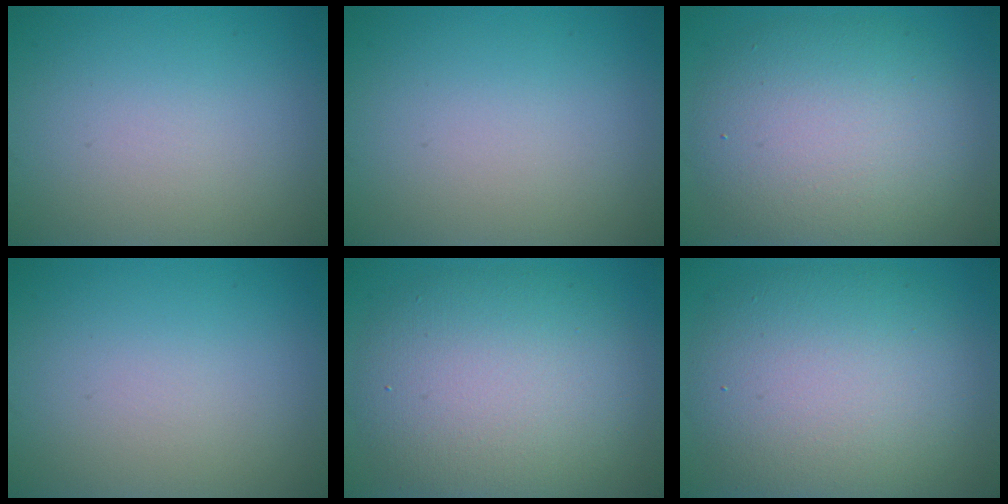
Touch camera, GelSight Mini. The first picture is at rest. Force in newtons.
{"total": 0.0}
{"total": 8.5, "press": 8.5, "slide": 0.3}
{"total": 0.0}
{"total": 9.5, "press": 9.5, "slide": 0.5}
{"total": 10.2, "press": 10.2, "slide": 0.5}